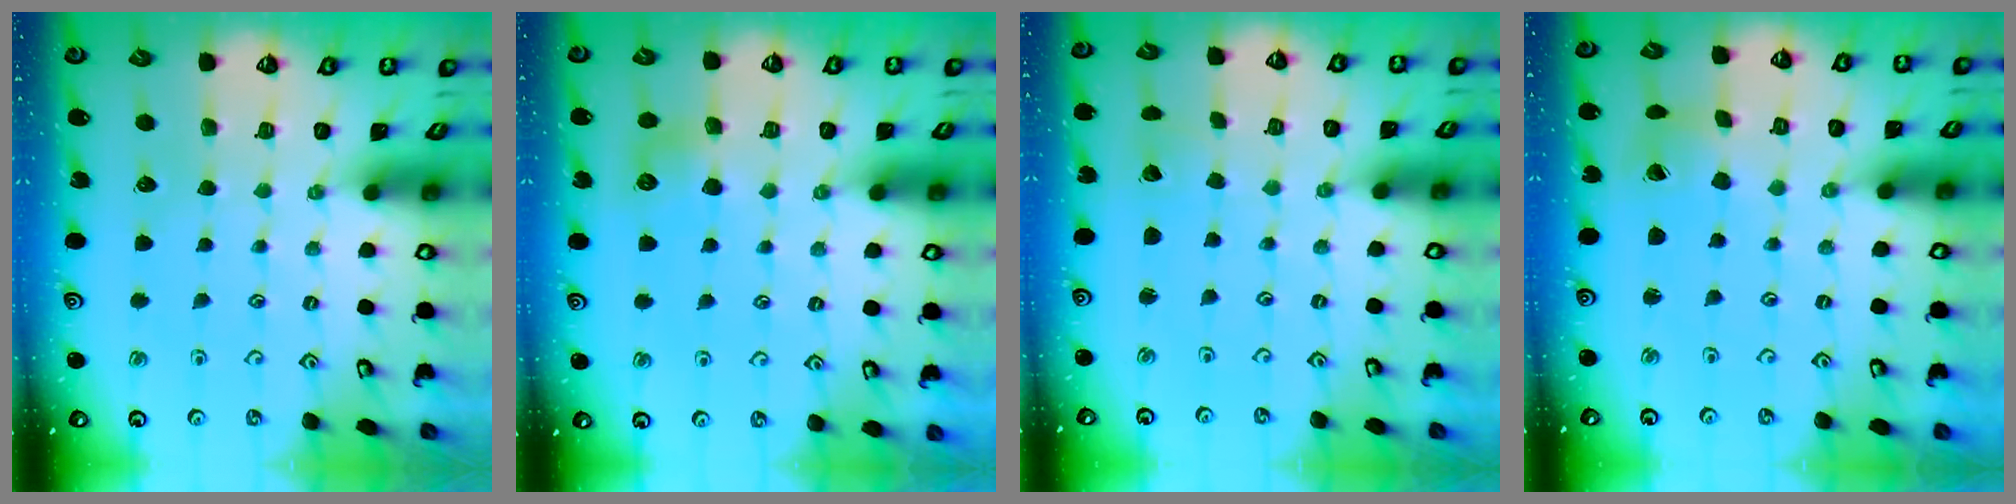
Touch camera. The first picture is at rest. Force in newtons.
{"total": 6.7, "press": 6.7, "slide": 0.5}
{"total": 1.3, "press": 1.3, "slide": 0.0}
{"total": 2.1, "press": 2.0, "slide": 0.3}